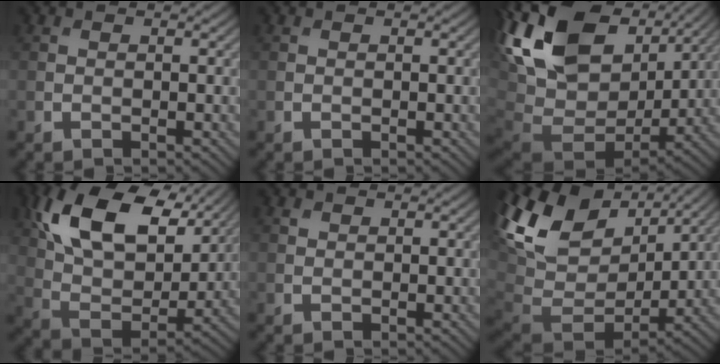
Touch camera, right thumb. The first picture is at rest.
{"total": 0.0}
{"total": 20.2, "force": [6.4, 13.3, 13.8], "torque": [-0.301, 0.008, 0.145]}
{"total": 16.6, "force": [8.2, 8.9, 11.3], "torque": [-0.240, 0.005, 0.152]}
{"total": 0.5, "force": [0.3, 0.4, 0.1], "torque": [-0.003, -0.002, 0.008]}
{"total": 17.3, "force": [6.1, 11.6, 11.4], "torque": [-0.263, -0.002, 0.134]}